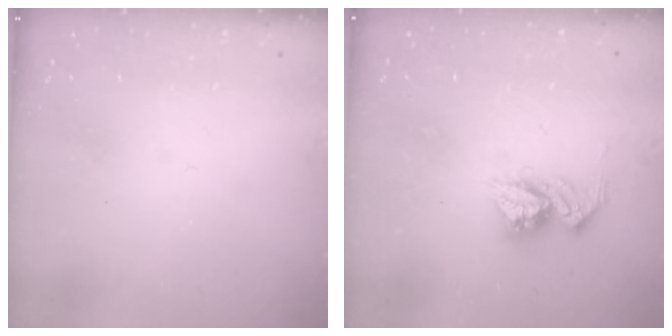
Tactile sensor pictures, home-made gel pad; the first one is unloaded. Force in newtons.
{"total": 9.6, "press": 9.6, "slide": 0.8}